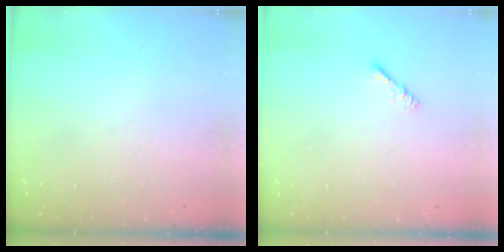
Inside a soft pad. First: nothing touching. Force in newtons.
{"total": 2.4, "press": 2.4, "slide": 0.3}